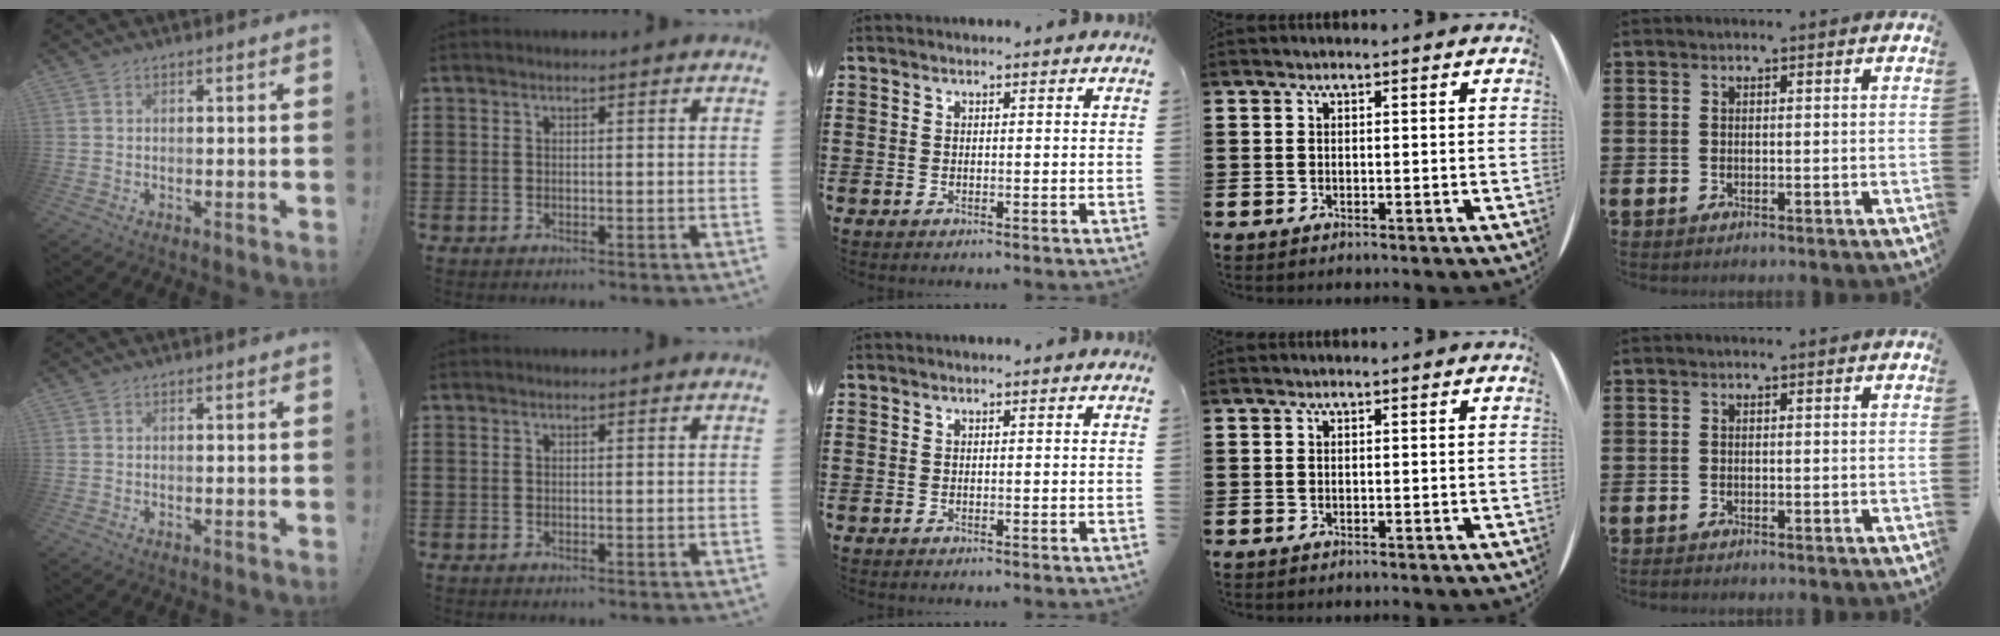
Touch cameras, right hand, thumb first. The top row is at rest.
{}